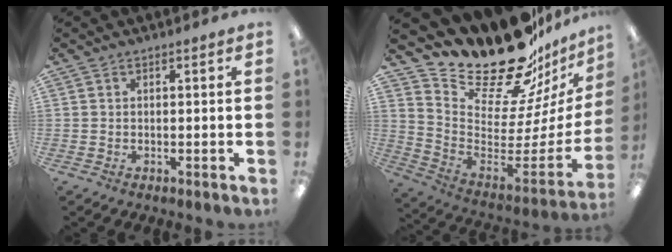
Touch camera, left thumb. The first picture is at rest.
{"total": 21.0, "force": [18.7, 6.2, 7.2], "torque": [-0.115, -0.166, 0.324]}